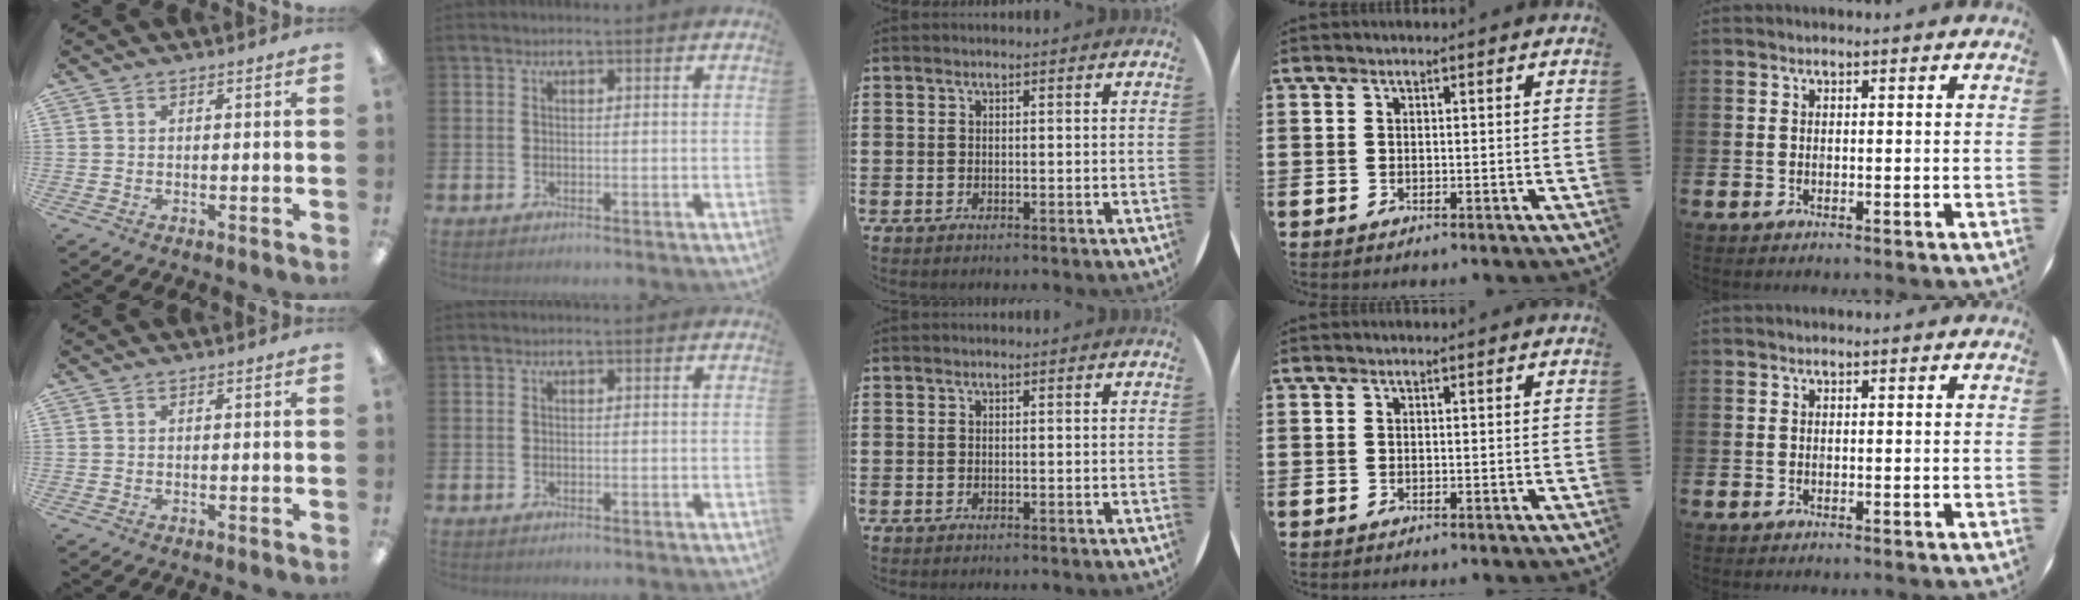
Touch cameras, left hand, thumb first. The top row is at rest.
{}